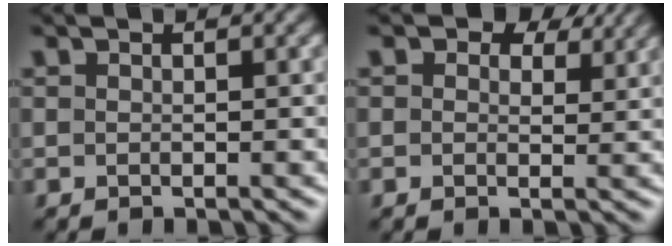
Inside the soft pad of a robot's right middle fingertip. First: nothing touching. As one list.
[{"total": 4.0, "force": [2.5, 2.3, 2.2], "torque": [-0.035, -0.005, 0.029]}]